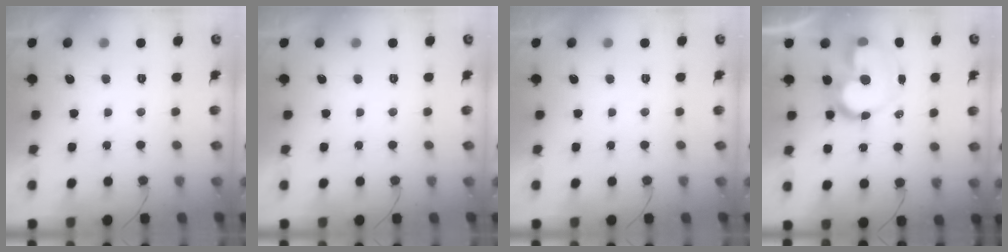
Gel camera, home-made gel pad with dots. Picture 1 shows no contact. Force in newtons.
{"total": 0.0}
{"total": 0.0}
{"total": 15.2, "press": 15.2, "slide": 1.2}